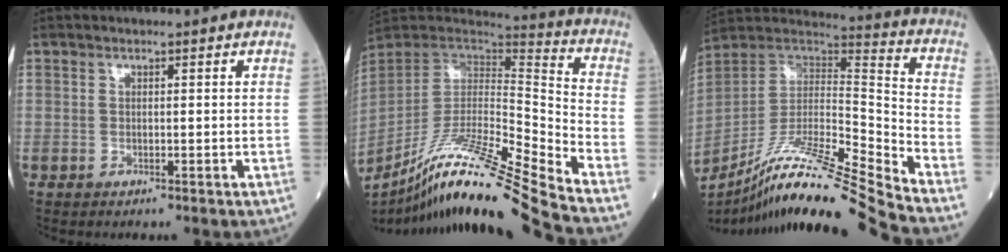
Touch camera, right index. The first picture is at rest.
{"total": 23.6, "force": [-18.8, -1.7, 14.2], "torque": [-0.250, -0.030, -0.335]}
{"total": 22.3, "force": [-18.6, -2.0, 12.2], "torque": [-0.223, -0.016, -0.330]}